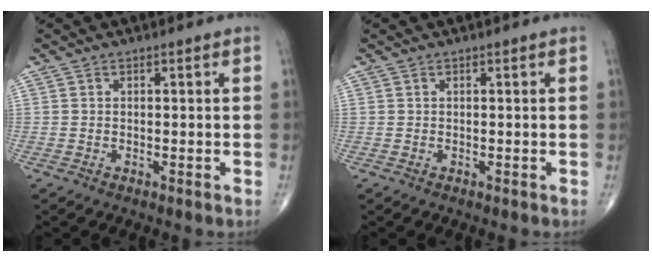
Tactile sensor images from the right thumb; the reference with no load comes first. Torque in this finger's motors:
{"motor_torque": [0.10, -0.07, -0.06, -0.11, 0.00]}